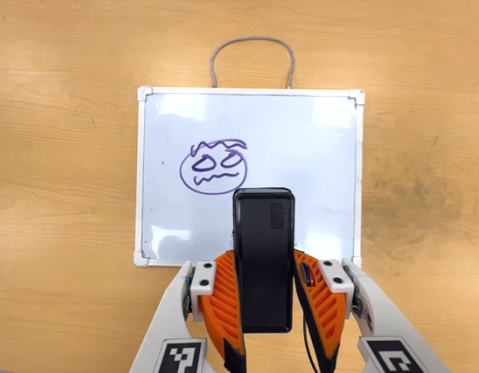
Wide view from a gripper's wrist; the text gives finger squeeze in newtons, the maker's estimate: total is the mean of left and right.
{"total": 4.6, "left": 3.4, "right": 5.7}